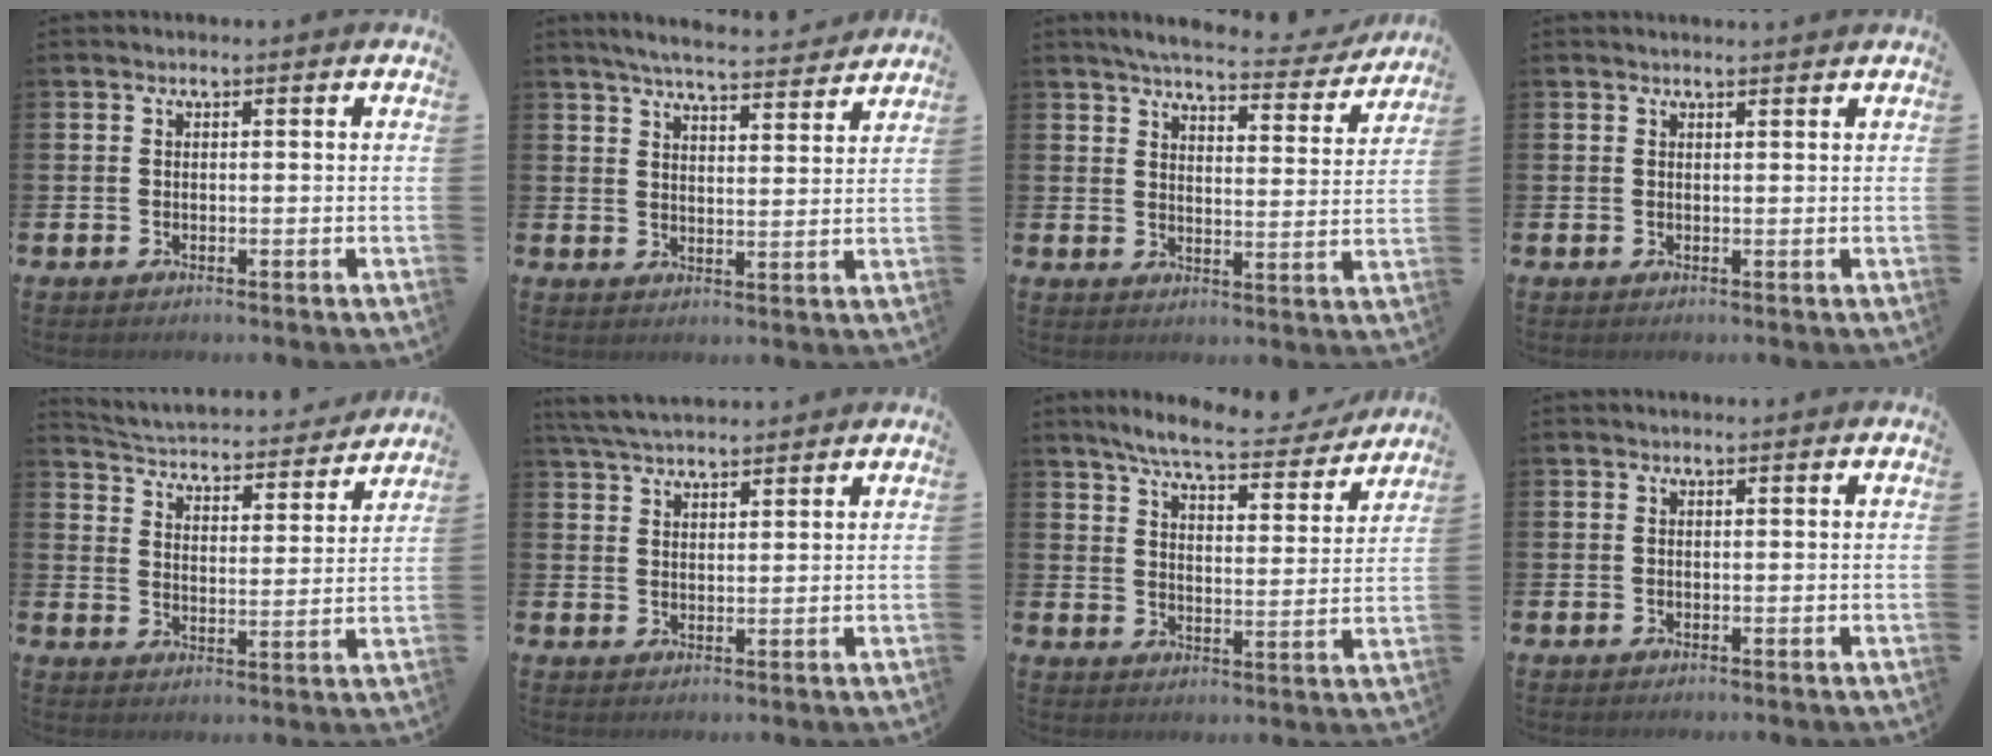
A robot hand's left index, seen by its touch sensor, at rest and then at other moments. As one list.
[{"total": 5.8, "force": [5.6, 0.3, 1.5], "torque": [-0.030, -0.039, 0.094]}, {"total": 5.6, "force": [5.3, 0.8, 1.7], "torque": [-0.038, -0.038, 0.087]}, {"total": 0.7, "force": [0.7, -0.1, 0.0], "torque": [0.012, -0.006, 0.011]}, {"total": 3.9, "force": [3.8, 0.8, 0.6], "torque": [-0.036, -0.041, 0.056]}, {"total": 4.5, "force": [4.3, 0.7, 1.1], "torque": [-0.036, -0.015, 0.080]}, {"total": 7.8, "force": [7.2, 0.8, 3.0], "torque": [-0.078, -0.041, 0.122]}, {"total": 0.0}]